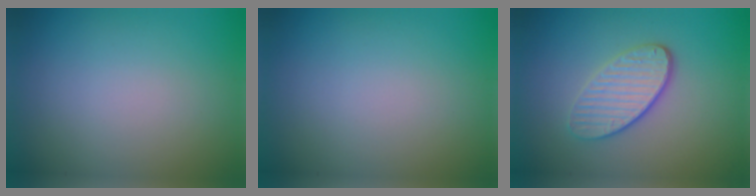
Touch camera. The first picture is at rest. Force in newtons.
{"total": 0.0}
{"total": 3.7, "press": 3.2, "slide": 1.9}